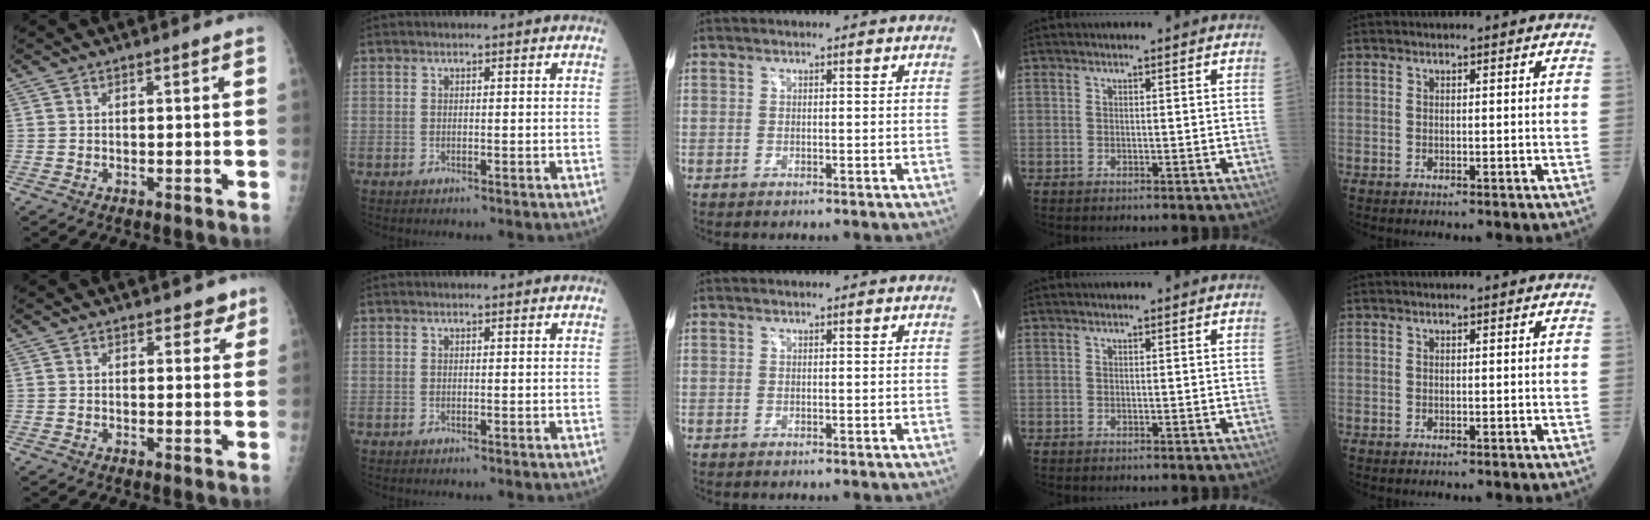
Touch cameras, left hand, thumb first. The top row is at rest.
{"thumb": {"total": 3.9, "force": [3.0, 2.3, 0.8], "torque": [0.019, -0.019, 0.032]}, "index": {"total": 0.9, "force": [0.9, 0.1, 0.1], "torque": [-0.009, 0.000, 0.008]}}